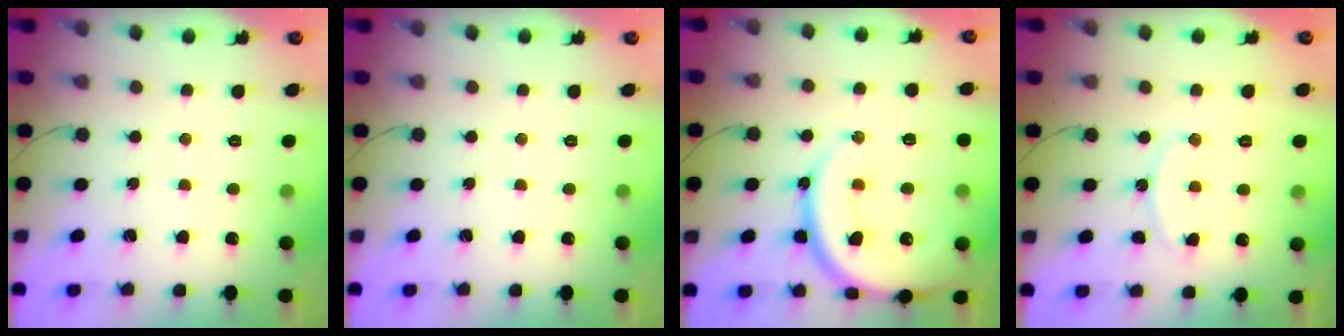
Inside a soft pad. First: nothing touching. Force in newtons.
{"total": 0.0}
{"total": 21.2, "press": 21.1, "slide": 1.9}
{"total": 12.5, "press": 12.4, "slide": 0.9}